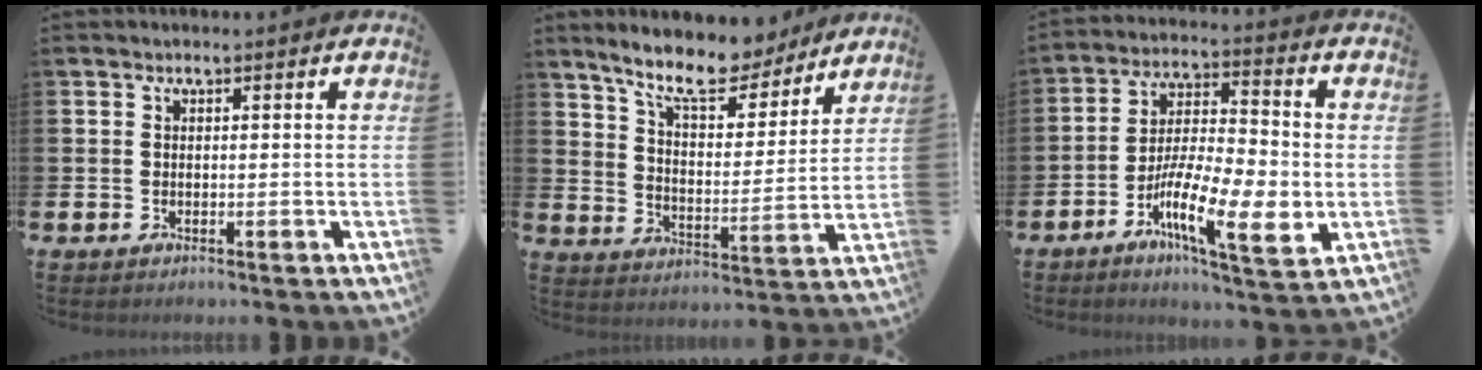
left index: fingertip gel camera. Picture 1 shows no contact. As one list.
[{"total": 10.8, "force": [9.6, 2.9, 4.0], "torque": [-0.091, -0.064, 0.167]}, {"total": 10.6, "force": [-3.2, 2.3, 9.9], "torque": [-0.178, -0.029, -0.061]}]